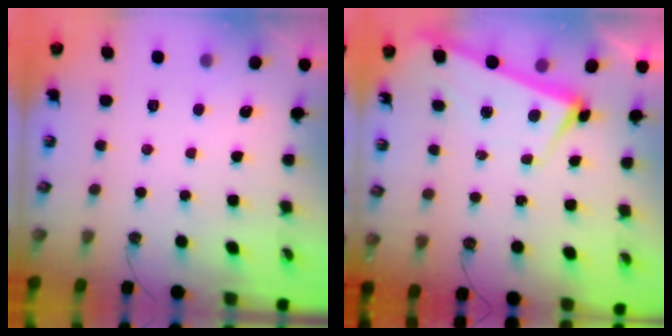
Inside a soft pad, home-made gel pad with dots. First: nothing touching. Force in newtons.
{"total": 3.5, "press": 3.3, "slide": 1.1}